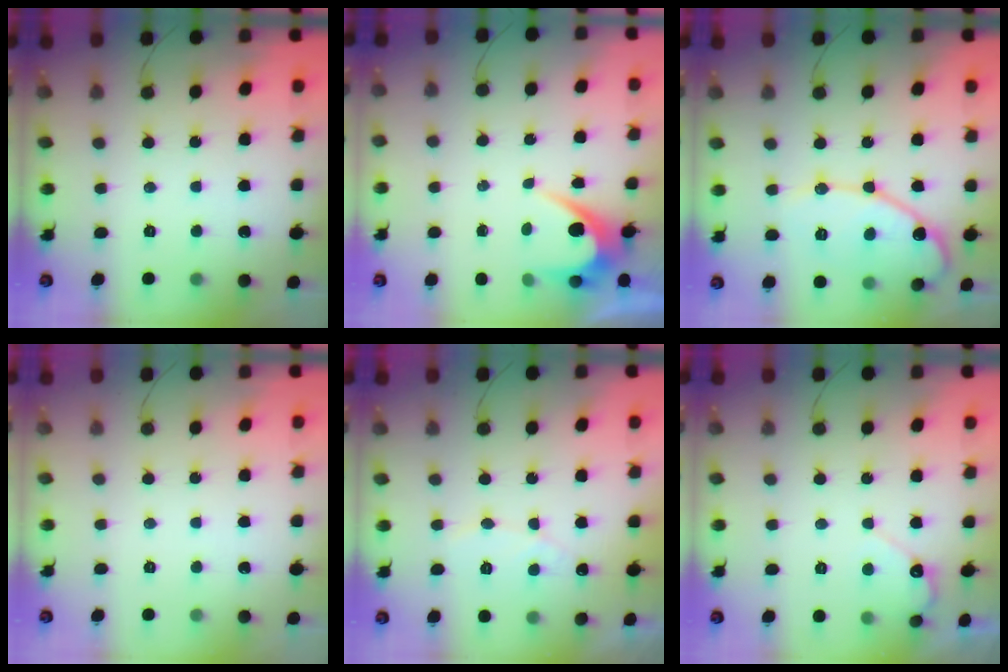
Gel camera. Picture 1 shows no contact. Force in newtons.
{"total": 5.7, "press": 5.7, "slide": 0.3}
{"total": 14.6, "press": 14.6, "slide": 1.1}
{"total": 0.0}
{"total": 6.7, "press": 6.7, "slide": 0.2}
{"total": 5.4, "press": 5.3, "slide": 0.4}